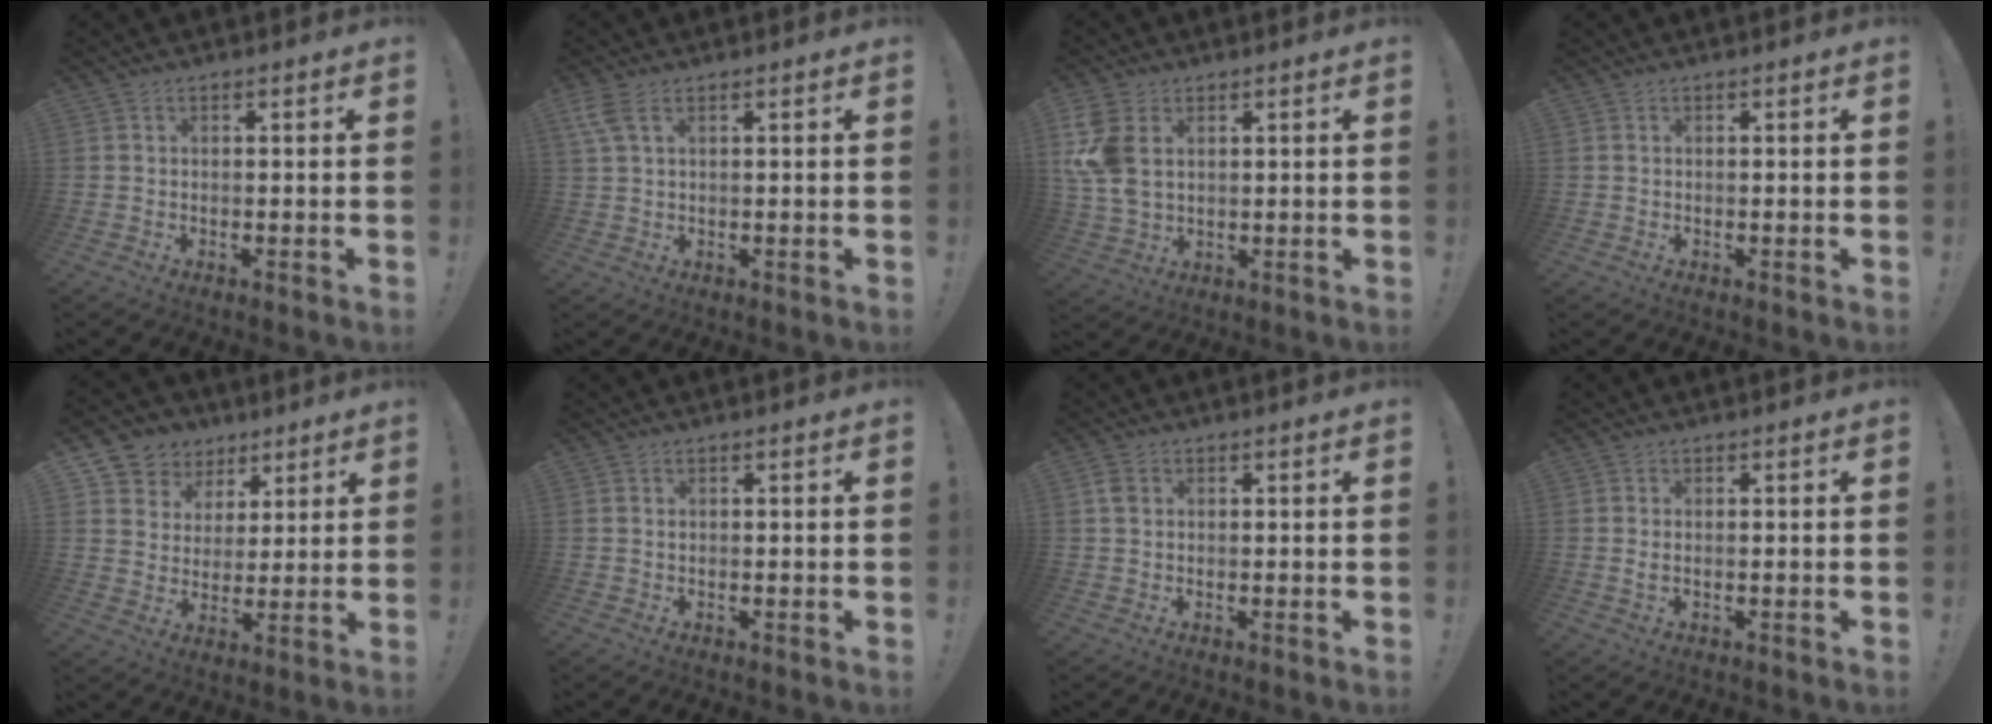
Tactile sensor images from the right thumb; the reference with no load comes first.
{"total": 4.3, "force": [2.0, 1.6, 3.4], "torque": [-0.075, 0.004, 0.040]}
{"total": 10.5, "force": [3.4, 7.0, 7.1], "torque": [-0.157, -0.010, 0.066]}
{"total": 0.0}
{"total": 8.6, "force": [4.5, 7.3, 1.1], "torque": [-0.016, -0.035, 0.093]}
{"total": 0.0}
{"total": 2.3, "force": [0.8, 1.7, 1.2], "torque": [-0.012, -0.001, 0.014]}
{"total": 1.1, "force": [0.1, 0.5, 1.0], "torque": [-0.018, -0.001, 0.001]}